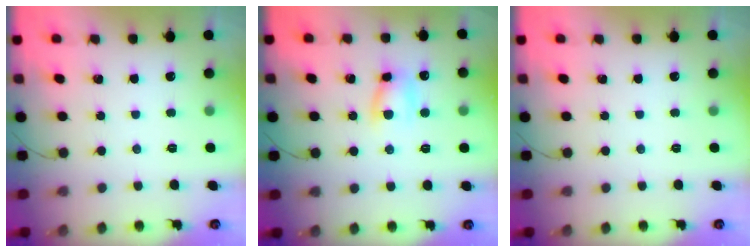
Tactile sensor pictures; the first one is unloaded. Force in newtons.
{"total": 7.1, "press": 7.1, "slide": 0.7}
{"total": 0.0}